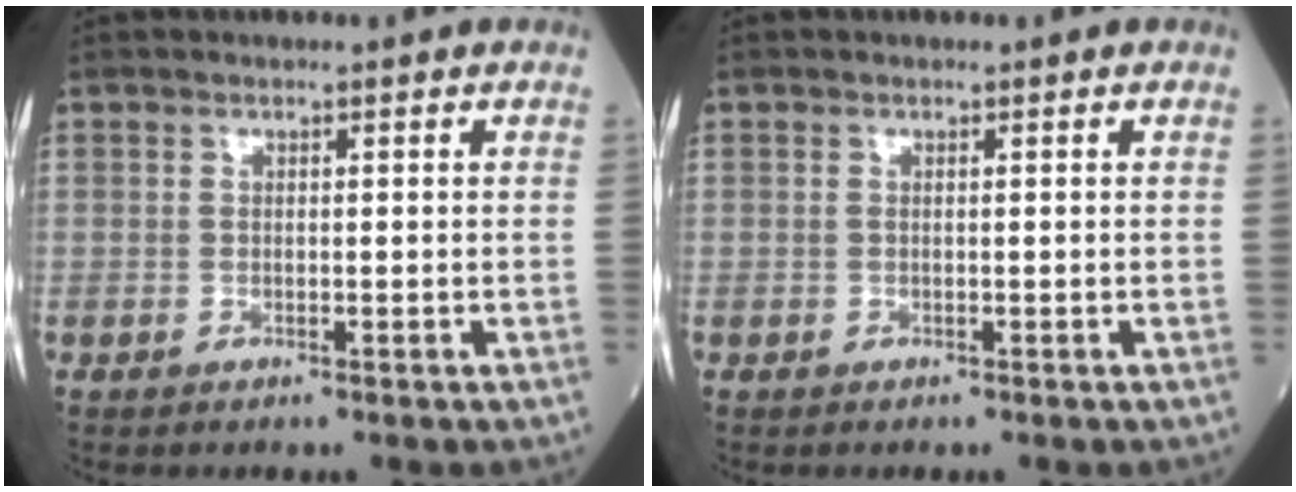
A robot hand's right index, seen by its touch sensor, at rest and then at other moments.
{"total": 0.0}